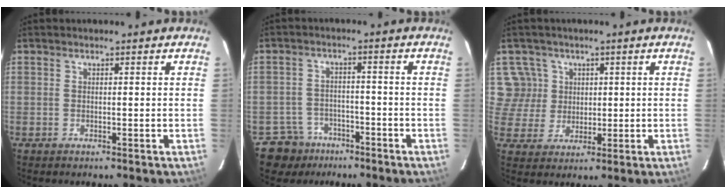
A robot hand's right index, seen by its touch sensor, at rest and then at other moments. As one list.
[{"total": 6.5, "force": [-4.5, 4.7, -0.4], "torque": [0.011, 0.010, -0.072]}, {"total": 6.5, "force": [2.2, 6.1, -0.4], "torque": [0.016, 0.016, 0.052]}]